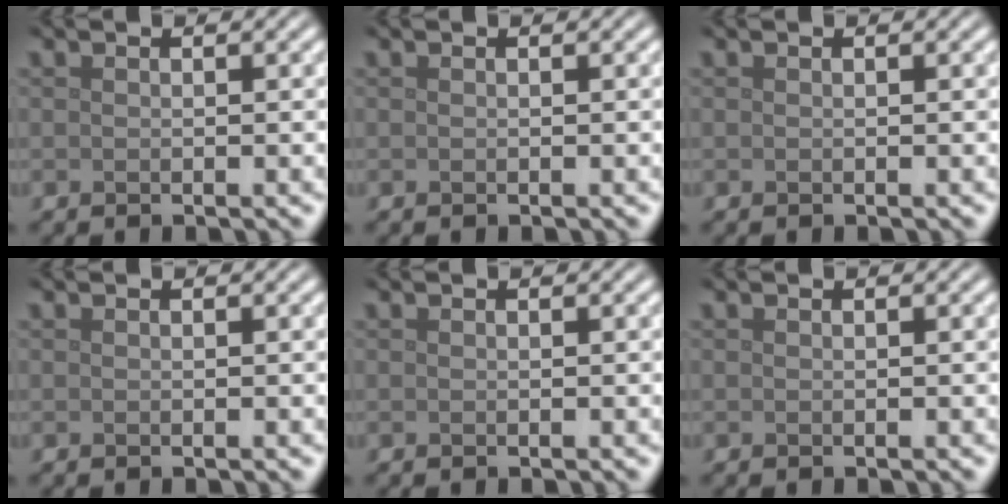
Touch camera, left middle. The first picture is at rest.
{"total": 0.0}
{"total": 0.0}
{"total": 0.0}
{"total": 0.0}
{"total": 0.0}